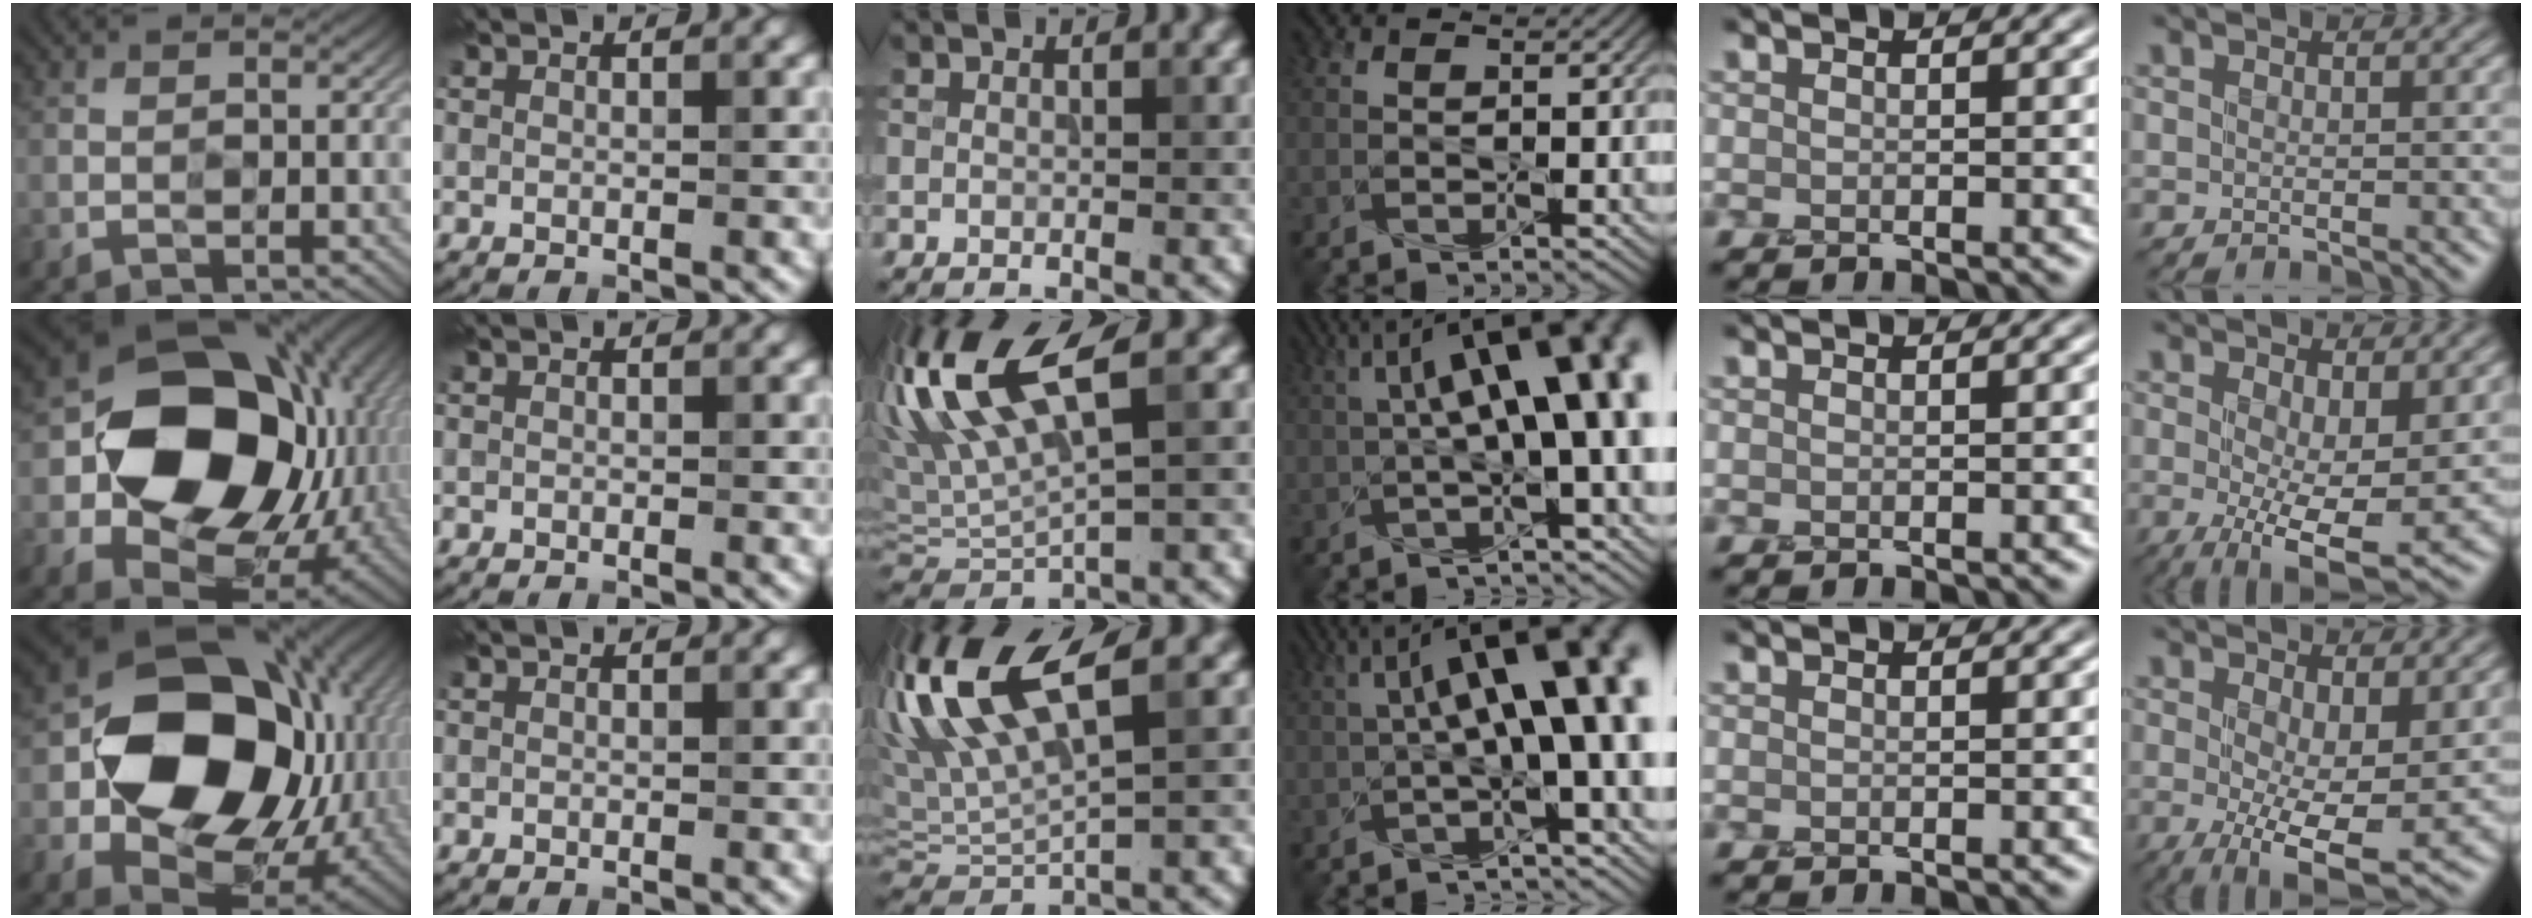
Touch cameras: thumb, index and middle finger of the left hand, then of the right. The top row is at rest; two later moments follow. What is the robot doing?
{"motion": "screw", "object": "dispenser bottle"}